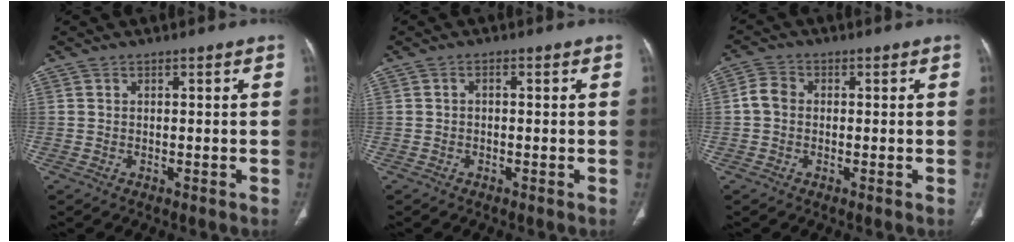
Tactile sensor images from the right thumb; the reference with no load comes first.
{"total": 0.8, "force": [-0.1, 0.4, 0.6], "torque": [-0.009, 0.003, -0.005]}
{"total": 3.4, "force": [-0.3, 2.7, 2.0], "torque": [-0.035, 0.009, -0.013]}